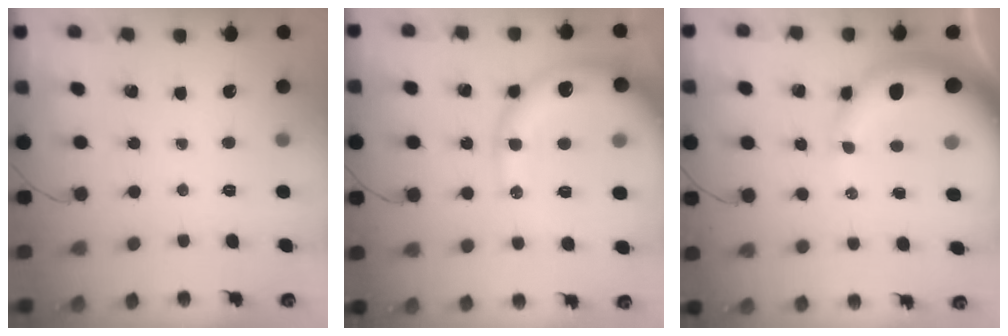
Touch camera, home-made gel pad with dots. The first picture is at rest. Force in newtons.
{"total": 22.7, "press": 22.3, "slide": 4.2}
{"total": 14.2, "press": 13.9, "slide": 3.0}